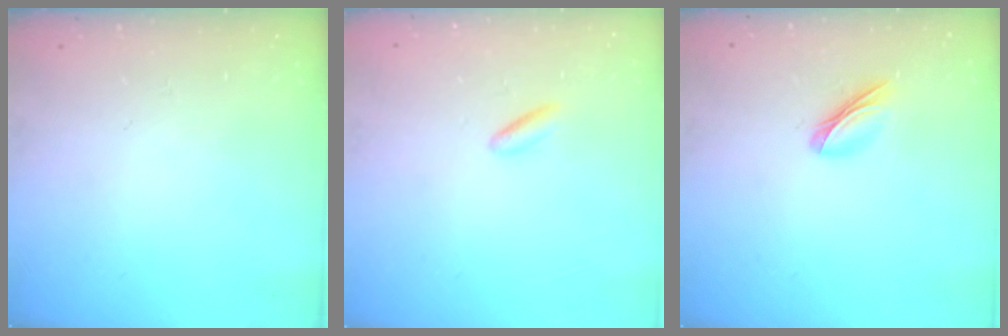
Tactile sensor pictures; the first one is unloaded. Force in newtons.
{"total": 1.4, "press": 1.3, "slide": 0.7}
{"total": 5.1, "press": 5.1, "slide": 0.5}